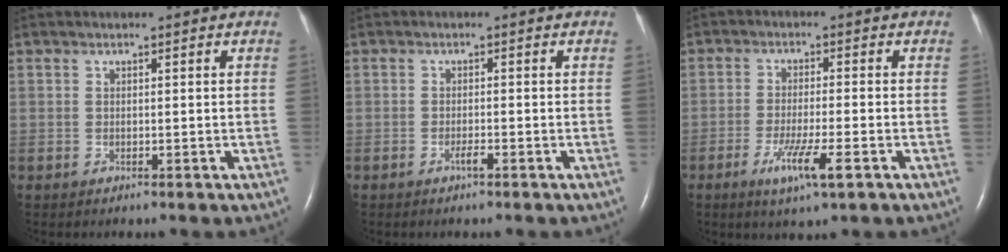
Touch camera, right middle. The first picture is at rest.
{"total": 1.2, "force": [-0.8, 0.0, 0.9], "torque": [-0.022, -0.001, -0.015]}
{"total": 6.5, "force": [-3.1, 0.2, 5.6], "torque": [-0.109, -0.015, -0.054]}